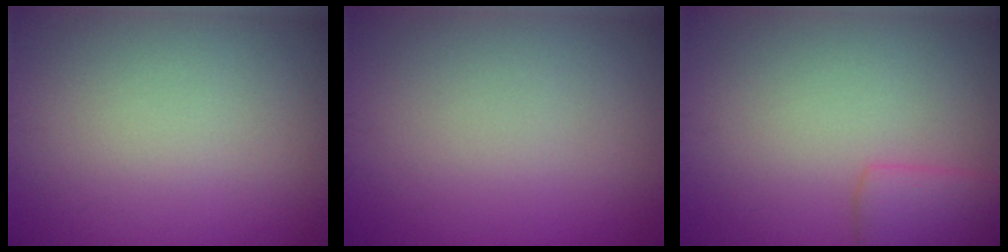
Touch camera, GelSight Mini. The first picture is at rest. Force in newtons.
{"total": 0.0}
{"total": 2.5, "press": 2.5, "slide": 0.2}